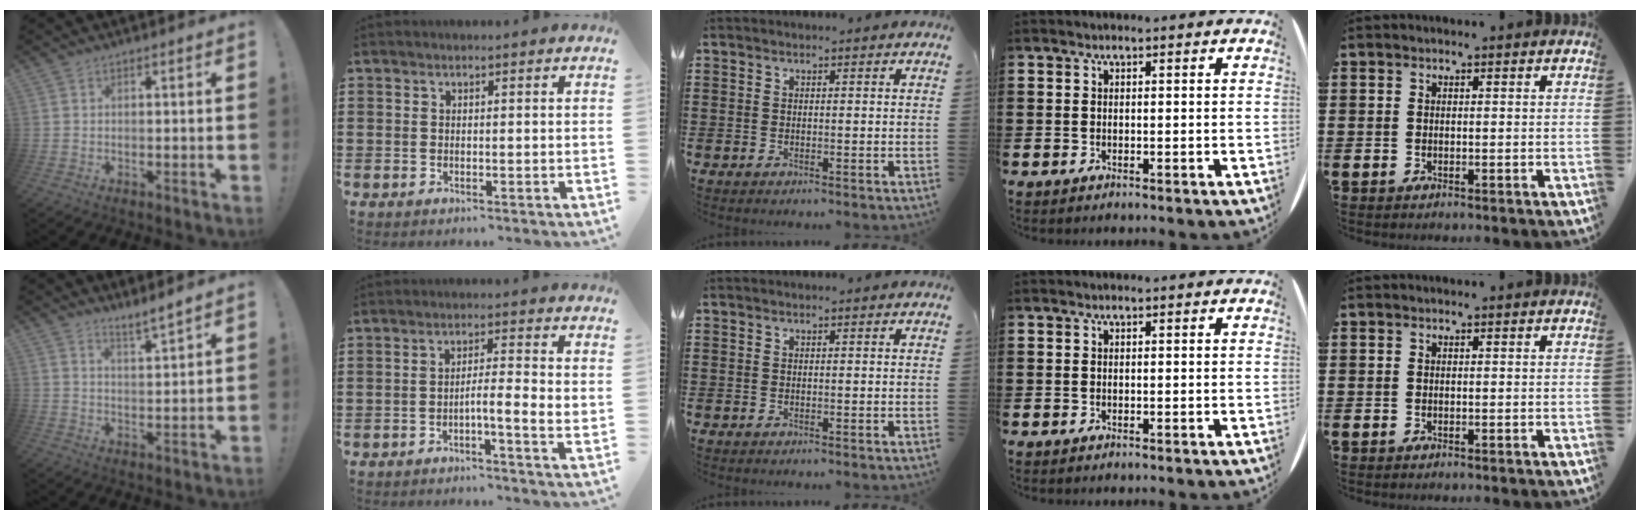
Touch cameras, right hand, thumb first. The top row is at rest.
{"thumb": {"total": 5.2, "force": [4.6, -0.2, 2.4], "torque": [-0.038, -0.034, 0.077]}, "index": {"total": 4.3, "force": [-1.2, 0.0, 4.1], "torque": [-0.071, -0.005, -0.023]}}